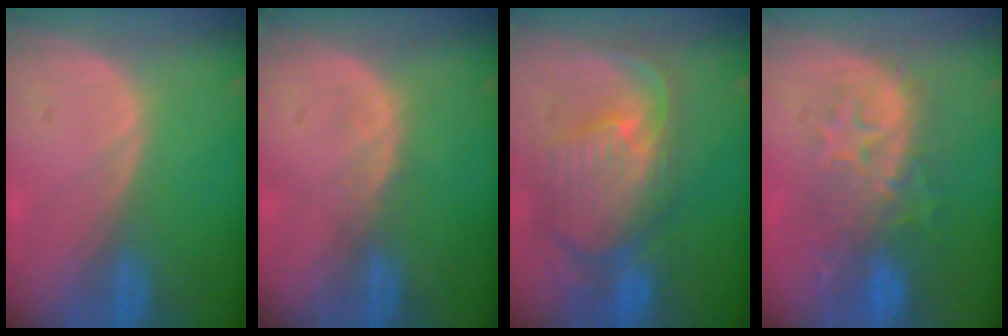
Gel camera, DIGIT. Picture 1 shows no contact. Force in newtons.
{"total": 1.1, "press": 1.1, "slide": 0.2}
{"total": 11.1, "press": 9.7, "slide": 5.5}
{"total": 9.4, "press": 8.7, "slide": 3.5}